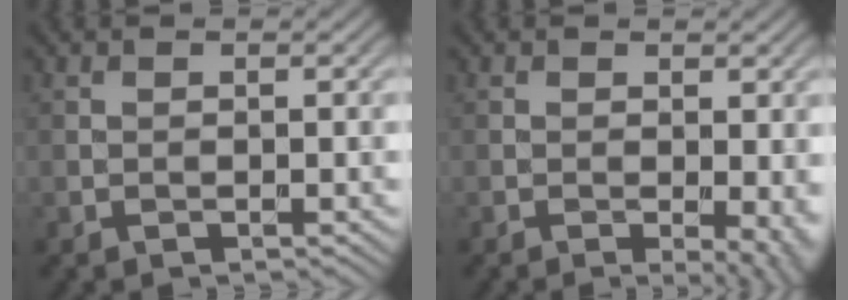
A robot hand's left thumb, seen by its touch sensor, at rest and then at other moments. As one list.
[{"total": 3.9, "force": [-0.6, 0.9, 3.7], "torque": [-0.049, -0.008, -0.008]}]